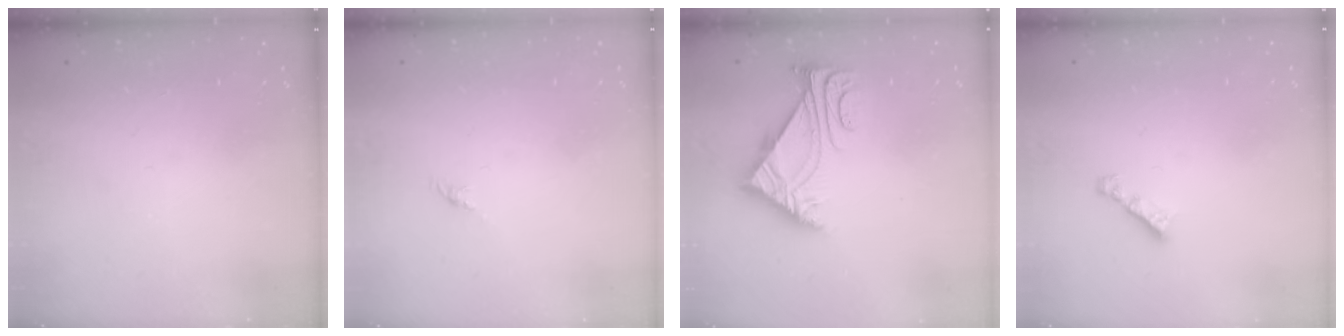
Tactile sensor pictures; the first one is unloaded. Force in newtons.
{"total": 0.0}
{"total": 6.1, "press": 6.0, "slide": 1.1}
{"total": 1.7, "press": 1.6, "slide": 0.5}